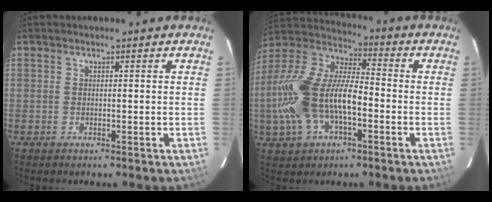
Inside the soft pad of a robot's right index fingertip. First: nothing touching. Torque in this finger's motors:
{"motor_torque": [1.34, -0.69, 1.05, 0.21]}